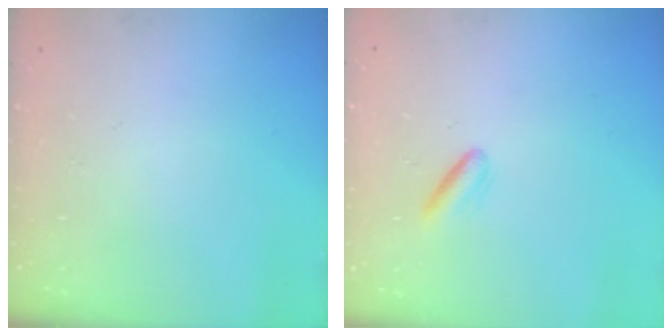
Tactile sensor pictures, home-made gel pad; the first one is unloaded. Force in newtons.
{"total": 2.5, "press": 2.4, "slide": 0.9}